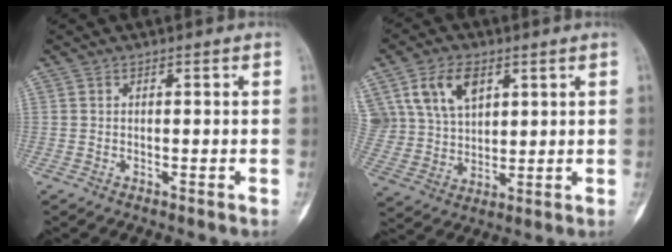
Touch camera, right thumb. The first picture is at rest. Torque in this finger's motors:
{"motor_torque": [0.62, 3.04, 1.10, 0.15, 0.13]}